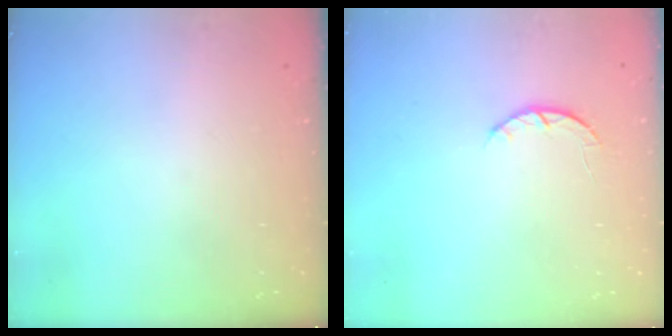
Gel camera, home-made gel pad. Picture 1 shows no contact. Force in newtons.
{"total": 2.6, "press": 2.5, "slide": 0.4}